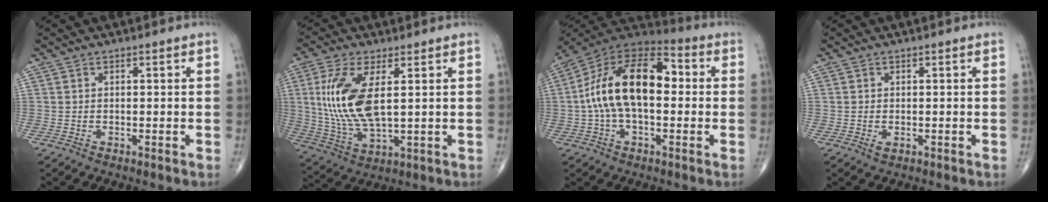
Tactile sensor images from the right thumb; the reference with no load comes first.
{"total": 13.9, "force": [2.6, 5.7, 12.4], "torque": [-0.275, -0.014, 0.061]}
{"total": 18.6, "force": [0.8, 10.0, 15.7], "torque": [-0.273, 0.044, 0.005]}
{"total": 1.0, "force": [-0.2, 0.6, 0.8], "torque": [-0.014, -0.002, -0.002]}